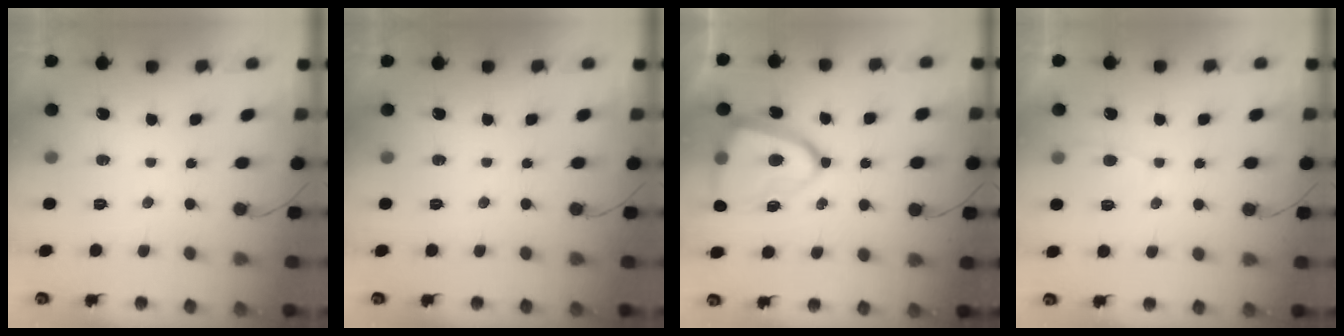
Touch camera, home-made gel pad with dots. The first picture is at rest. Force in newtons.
{"total": 0.0}
{"total": 16.9, "press": 16.9, "slide": 1.4}
{"total": 5.1, "press": 5.0, "slide": 0.2}